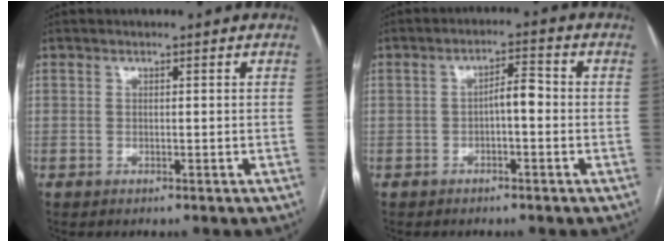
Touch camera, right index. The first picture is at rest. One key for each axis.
{"total": 3.7, "fx": -0.6, "fy": 1.2, "fz": 3.5, "tx": -0.057, "ty": 0.015, "tz": -0.009}